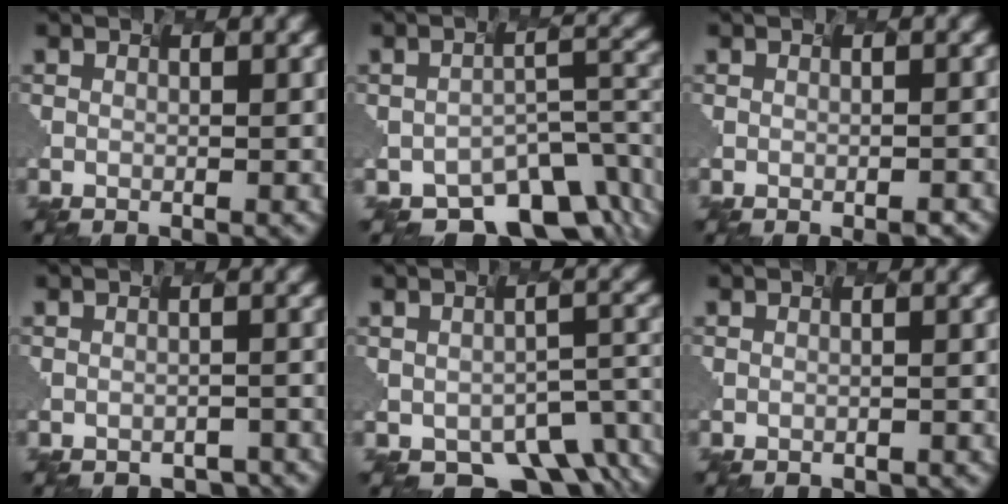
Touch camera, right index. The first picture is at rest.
{"total": 7.8, "force": [-6.3, 3.2, 3.3], "torque": [-0.031, -0.012, -0.092]}
{"total": 1.8, "force": [-0.8, 0.7, 1.5], "torque": [-0.005, 0.003, 0.004]}
{"total": 2.4, "force": [-2.1, 0.8, 0.9], "torque": [-0.004, -0.007, -0.006]}
{"total": 6.9, "force": [-4.4, 3.3, 4.2], "torque": [-0.050, -0.012, -0.049]}
{"total": 1.0, "force": [-0.5, 0.4, 0.7], "torque": [0.002, 0.004, 0.000]}